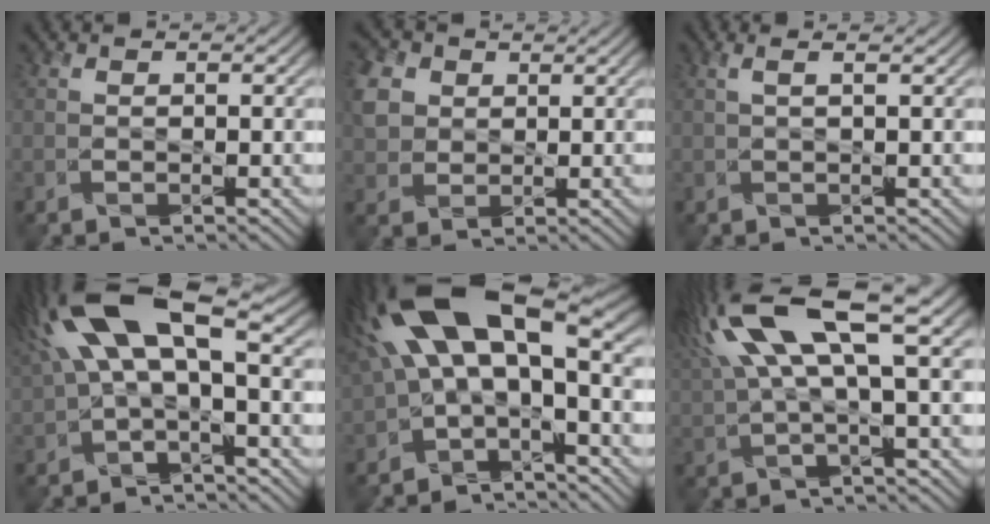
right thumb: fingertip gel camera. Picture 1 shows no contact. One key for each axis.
{"total": 5.8, "fx": 1.9, "fy": 4.7, "fz": 2.9, "tx": -0.100, "ty": 0.013, "tz": 0.036}
{"total": 1.9, "fx": 0.7, "fy": 0.4, "fz": 1.7, "tx": -0.023, "ty": 0.004, "tz": -0.001}
{"total": 13.8, "fx": 3.6, "fy": 5.7, "fz": 12.1, "tx": -0.267, "ty": 0.021, "tz": 0.067}
{"total": 17.1, "fx": 3.1, "fy": 8.0, "fz": 14.8, "tx": -0.290, "ty": 0.011, "tz": 0.060}
{"total": 14.8, "fx": 5.8, "fy": 3.7, "fz": 13.1, "tx": -0.296, "ty": 0.028, "tz": 0.115}